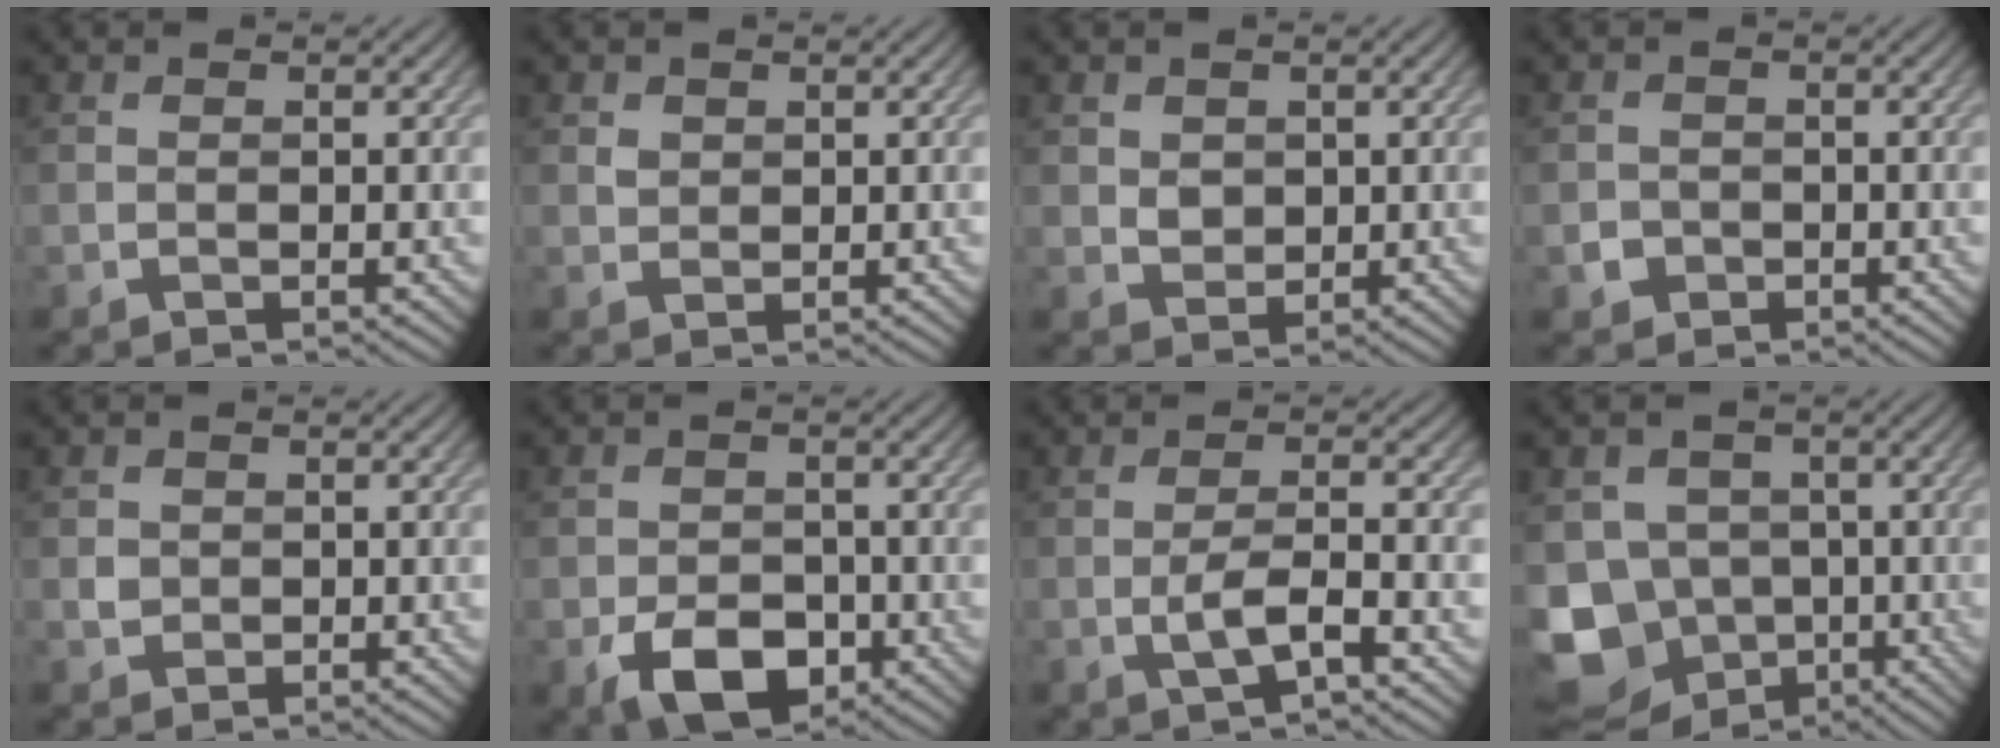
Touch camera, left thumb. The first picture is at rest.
{"total": 1.1, "force": [0.6, 0.9, 0.3], "torque": [-0.007, -0.002, 0.012]}
{"total": 2.3, "force": [0.8, 2.0, 1.0], "torque": [-0.028, -0.004, 0.012]}
{"total": 1.9, "force": [-0.8, 1.7, 0.3], "torque": [-0.002, -0.005, -0.019]}
{"total": 1.5, "force": [-0.1, 1.5, 0.4], "torque": [-0.005, -0.003, -0.005]}
{"total": 6.8, "force": [-3.0, 4.4, 4.2], "torque": [-0.074, -0.016, -0.055]}
{"total": 3.8, "force": [-1.4, 0.9, 3.4], "torque": [-0.072, 0.002, -0.030]}
{"total": 11.7, "force": [-4.5, 9.8, 4.4], "torque": [-0.139, -0.024, -0.097]}